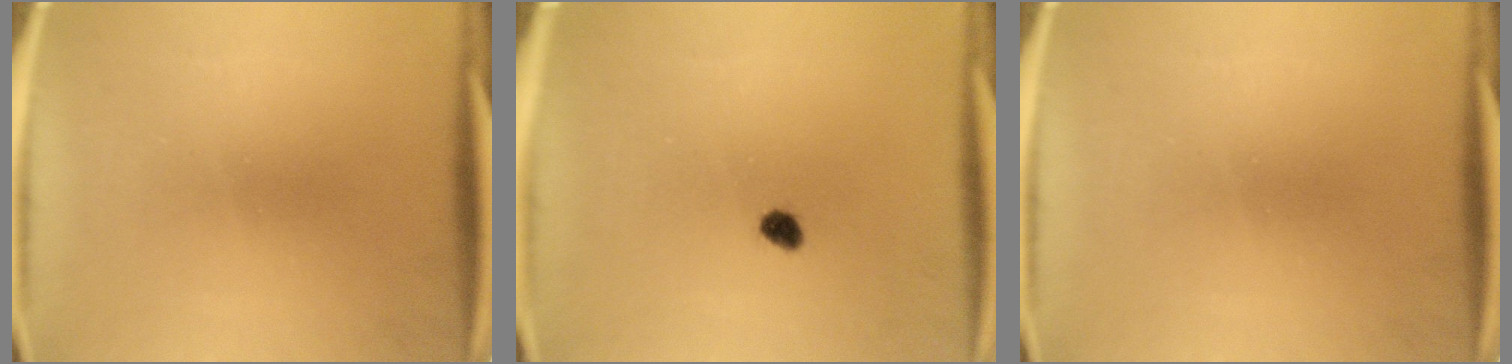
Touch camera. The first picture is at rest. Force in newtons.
{"total": 2.0}
{"total": 0.0}